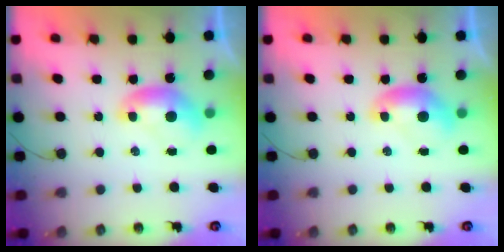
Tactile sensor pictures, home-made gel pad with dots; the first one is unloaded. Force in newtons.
{"total": 0.0}